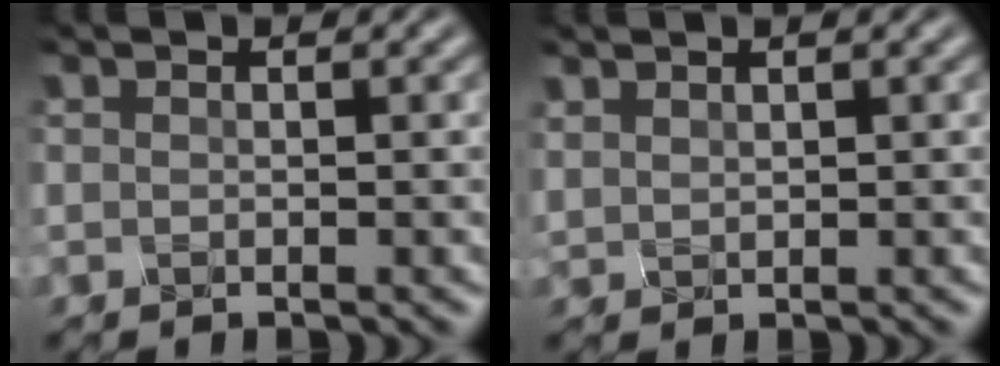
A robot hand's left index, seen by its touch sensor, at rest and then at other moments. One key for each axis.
{"total": 1.0, "fx": 1.0, "fy": 0.1, "fz": 0.2, "tx": -0.002, "ty": 0.006, "tz": 0.027}